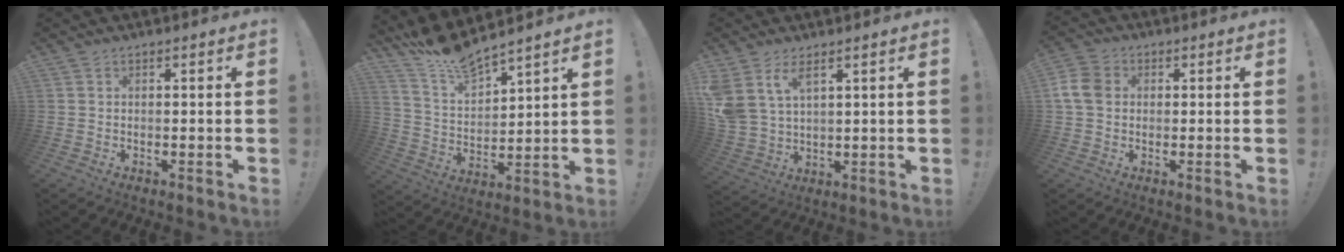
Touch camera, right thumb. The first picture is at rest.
{"total": 10.7, "force": [10.3, 1.1, 2.7], "torque": [-0.075, -0.084, 0.188]}
{"total": 7.8, "force": [4.8, 4.0, 4.7], "torque": [-0.102, -0.024, 0.093]}
{"total": 8.1, "force": [0.8, 6.4, 4.9], "torque": [-0.104, 0.012, 0.020]}